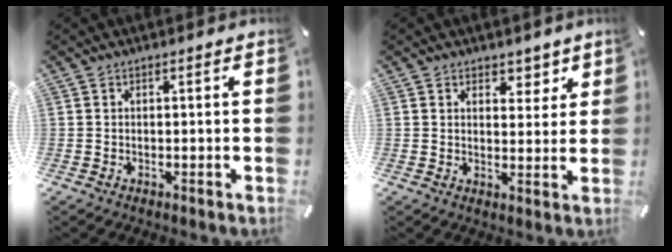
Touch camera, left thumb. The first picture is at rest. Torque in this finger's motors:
{"motor_torque": [0.01, -0.51, -0.05, 0.10, 0.05]}